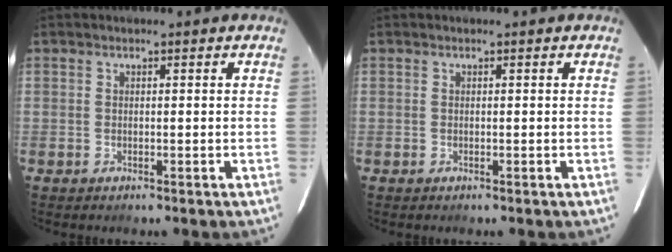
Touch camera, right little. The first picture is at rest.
{"total": 0.0}